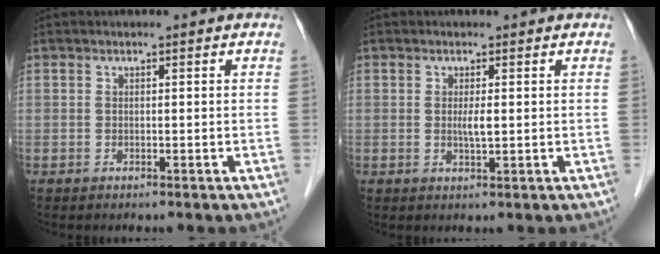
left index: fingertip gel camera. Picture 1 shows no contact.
{"total": 1.8, "force": [0.2, 0.2, 1.7], "torque": [-0.036, -0.003, 0.003]}